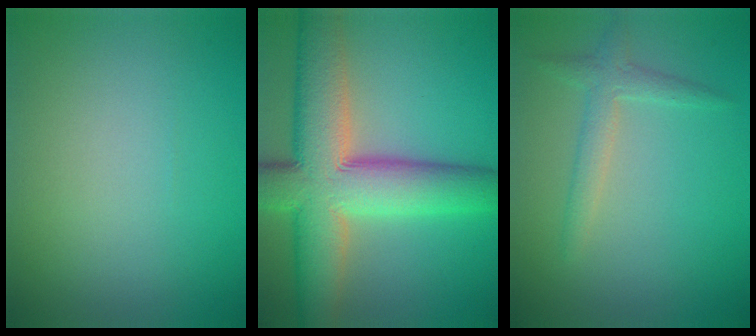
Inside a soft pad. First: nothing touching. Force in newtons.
{"total": 11.8, "press": 11.8, "slide": 0.8}
{"total": 2.1, "press": 2.1, "slide": 0.1}